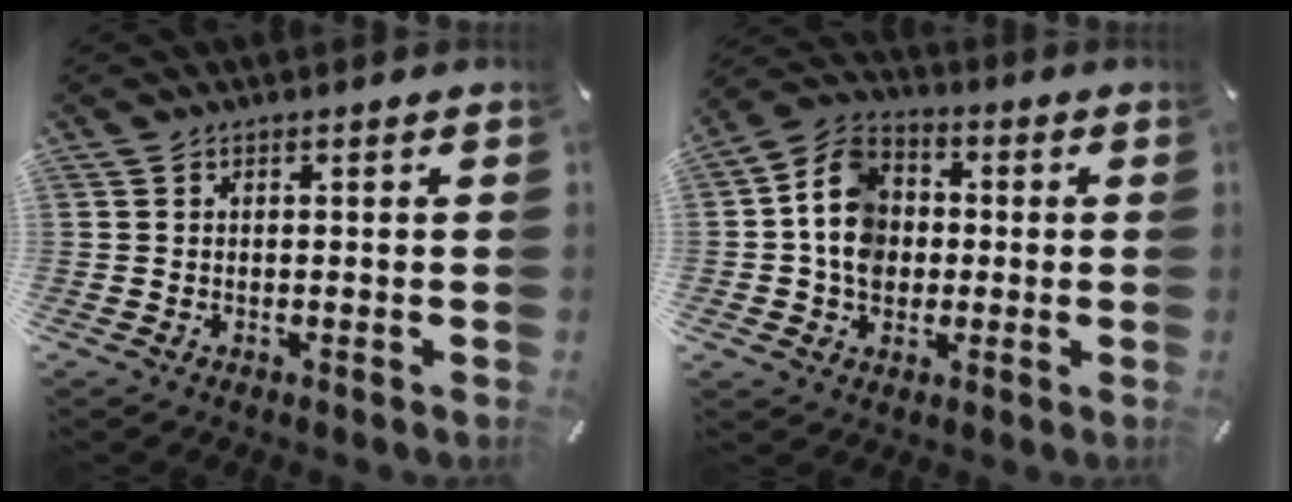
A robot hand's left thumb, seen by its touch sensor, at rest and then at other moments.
{"total": 11.1, "force": [-0.5, 9.5, 5.7], "torque": [-0.125, 0.021, -0.010]}